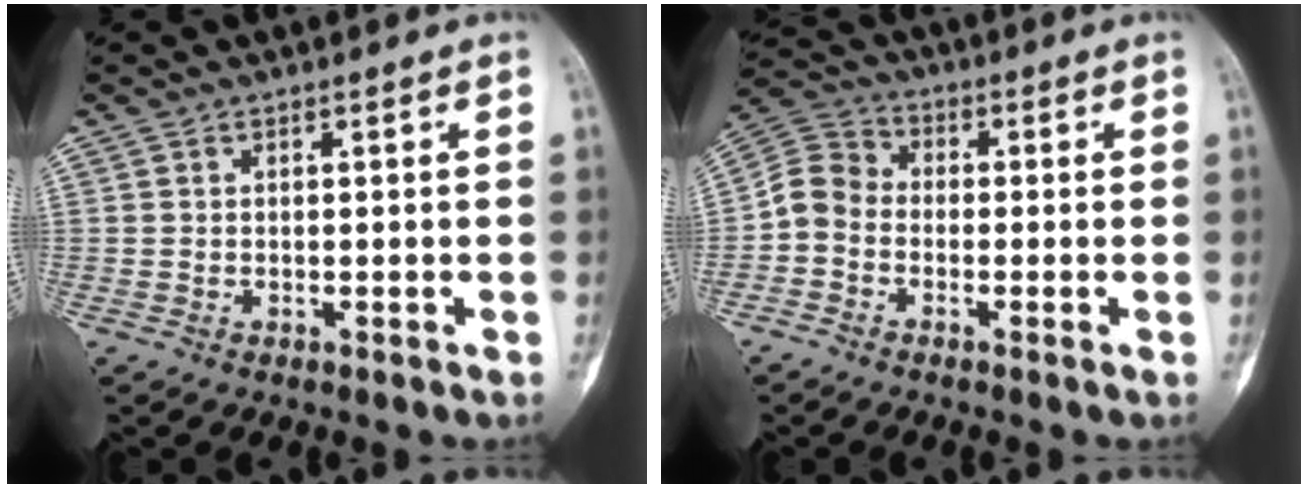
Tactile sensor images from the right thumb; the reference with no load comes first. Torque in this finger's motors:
{"motor_torque": [0.78, 0.62, 0.37, -0.26, -0.04]}